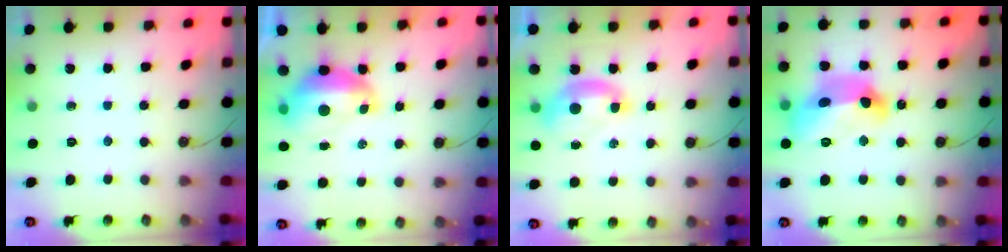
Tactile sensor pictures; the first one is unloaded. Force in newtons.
{"total": 3.1, "press": 3.0, "slide": 0.7}
{"total": 1.6, "press": 1.5, "slide": 0.6}
{"total": 13.6, "press": 13.6, "slide": 1.0}